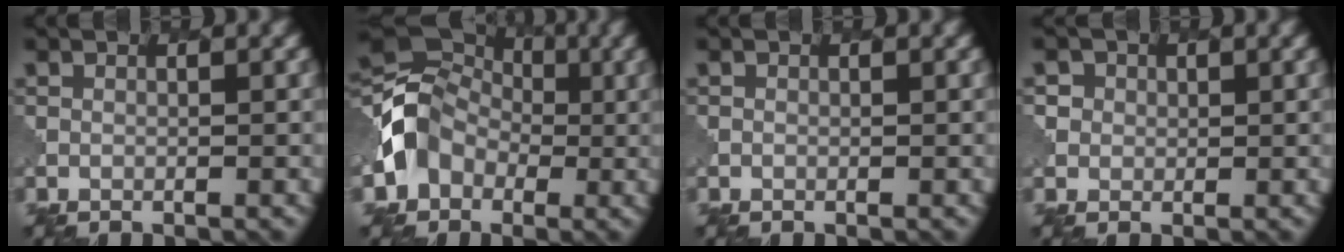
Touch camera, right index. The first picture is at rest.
{"total": 5.8, "force": [-1.1, 5.2, 2.4], "torque": [-0.042, 0.005, -0.035]}
{"total": 0.0}
{"total": 2.6, "force": [0.9, 2.4, 0.4], "torque": [0.014, 0.002, -0.005]}